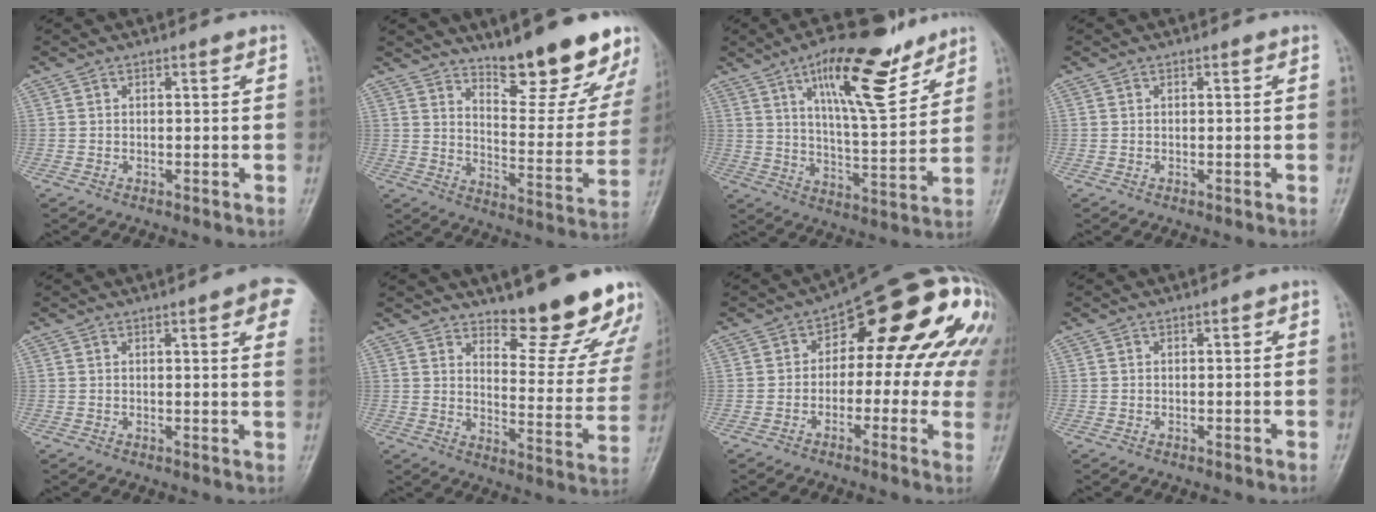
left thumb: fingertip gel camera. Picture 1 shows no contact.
{"total": 18.9, "force": [14.6, 4.9, 10.9], "torque": [-0.106, -0.112, 0.210]}
{"total": 16.8, "force": [10.2, 5.1, 12.4], "torque": [-0.173, -0.054, 0.170]}
{"total": 0.0}
{"total": 7.7, "force": [3.3, 1.5, 6.8], "torque": [-0.065, -0.004, 0.031]}
{"total": 17.7, "force": [14.8, 4.3, 8.7], "torque": [-0.066, -0.137, 0.191]}
{"total": 19.7, "force": [3.6, 10.1, 16.5], "torque": [-0.165, 0.036, 0.032]}
{"total": 0.6, "force": [0.0, 0.3, 0.5], "torque": [-0.002, 0.003, -0.004]}